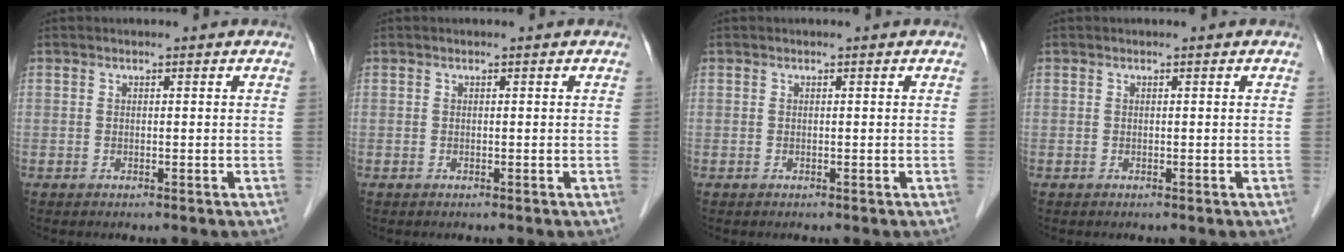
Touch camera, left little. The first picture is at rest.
{"total": 0.0}
{"total": 0.0}
{"total": 0.0}